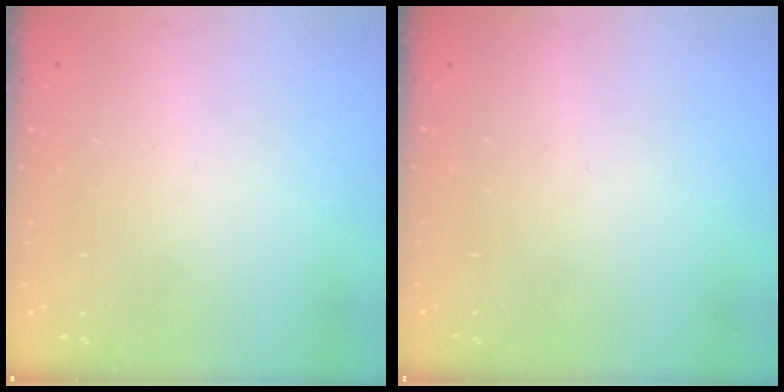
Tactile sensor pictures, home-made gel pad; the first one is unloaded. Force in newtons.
{"total": 0.0}